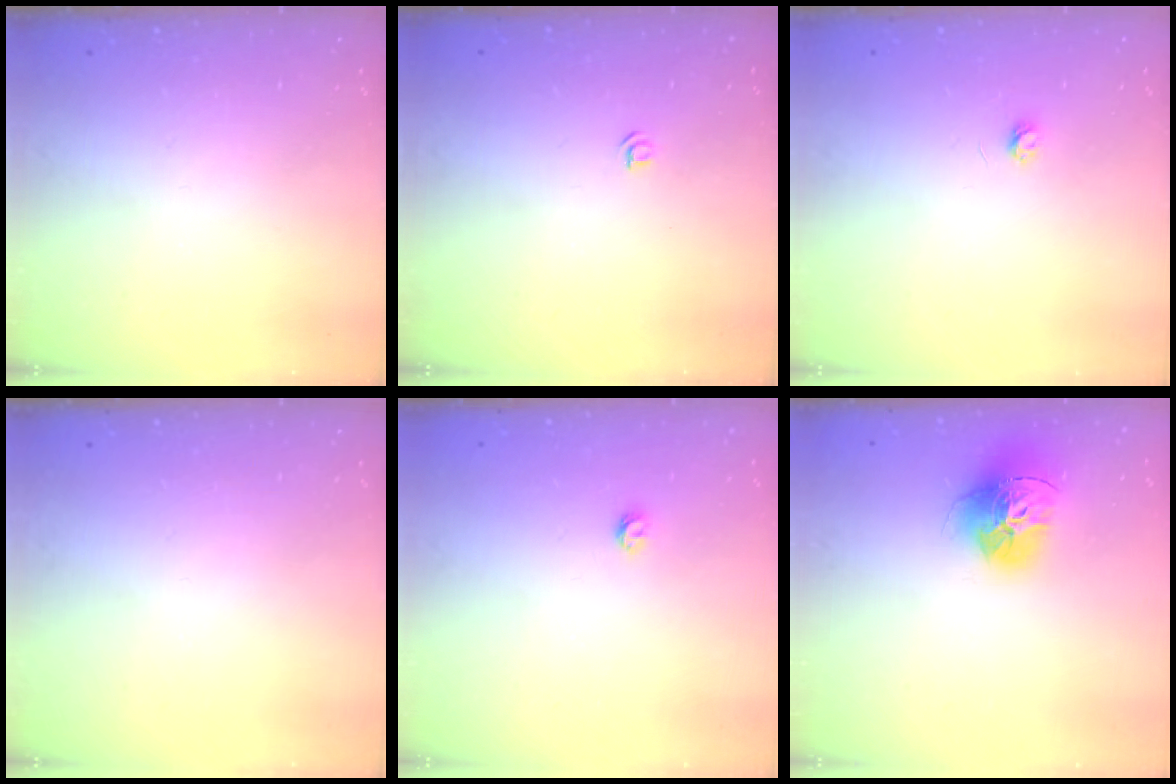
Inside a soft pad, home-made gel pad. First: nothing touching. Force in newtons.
{"total": 3.2, "press": 3.2, "slide": 0.3}
{"total": 2.9, "press": 2.9, "slide": 0.3}
{"total": 0.0}
{"total": 3.0, "press": 3.0, "slide": 0.4}
{"total": 15.7, "press": 15.6, "slide": 1.7}